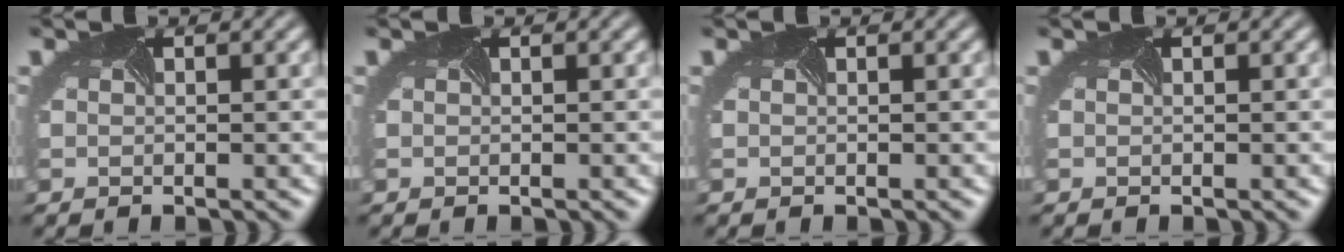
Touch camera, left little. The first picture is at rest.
{"total": 0.0}
{"total": 0.0}
{"total": 0.0}